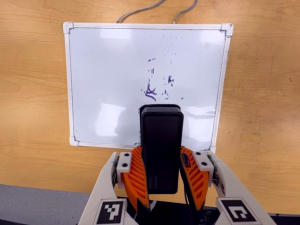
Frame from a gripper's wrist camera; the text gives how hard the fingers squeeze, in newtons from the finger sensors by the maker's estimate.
{"total": 9.4, "left": 7.7, "right": 11.1}